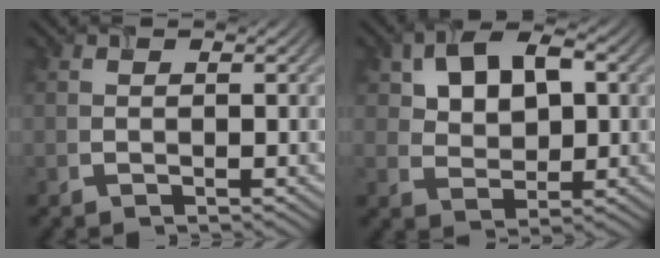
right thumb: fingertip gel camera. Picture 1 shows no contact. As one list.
[{"total": 9.0, "force": [3.6, 5.5, 6.1], "torque": [-0.118, 0.008, 0.056]}]